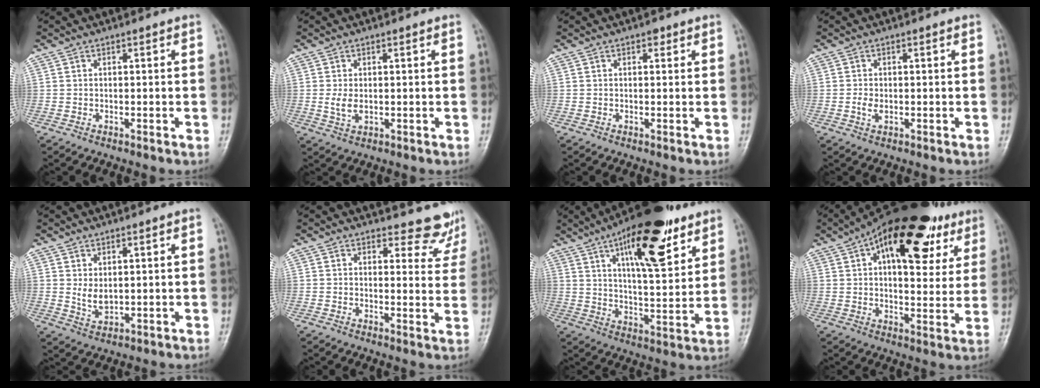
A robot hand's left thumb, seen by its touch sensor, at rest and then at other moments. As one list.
[{"total": 2.9, "force": [0.0, 1.7, 2.3], "torque": [-0.048, -0.003, 0.003]}, {"total": 1.1, "force": [0.6, 0.7, 0.6], "torque": [0.001, -0.001, 0.005]}, {"total": 1.7, "force": [-0.3, 1.1, 1.4], "torque": [-0.030, 0.002, -0.005]}, {"total": 3.4, "force": [0.9, 1.9, 2.7], "torque": [-0.043, -0.014, 0.025]}, {"total": 6.6, "force": [6.2, 2.4, 0.0], "torque": [0.034, -0.051, 0.057]}, {"total": 20.0, "force": [10.8, 7.0, 15.4], "torque": [-0.203, -0.042, 0.168]}, {"total": 24.0, "force": [11.2, 11.7, 17.7], "torque": [-0.226, 0.003, 0.162]}]